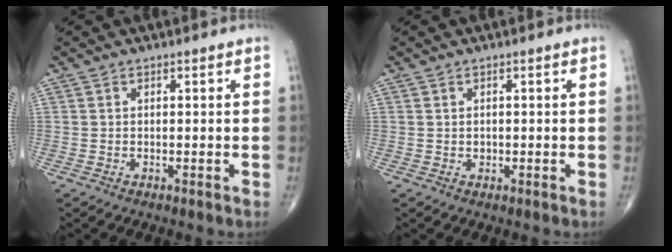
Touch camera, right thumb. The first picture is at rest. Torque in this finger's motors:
{"motor_torque": [-0.26, 0.11, -0.12, -0.02, 0.01]}